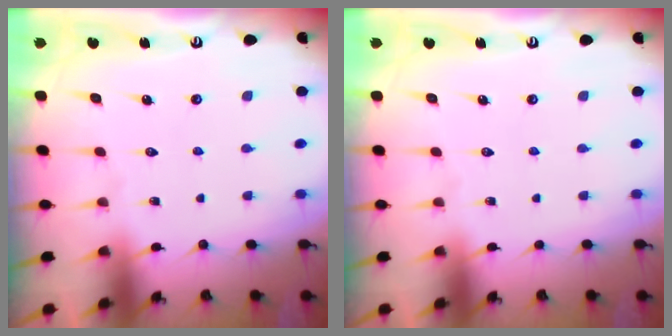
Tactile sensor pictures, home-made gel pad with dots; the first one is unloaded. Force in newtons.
{"total": 0.0}